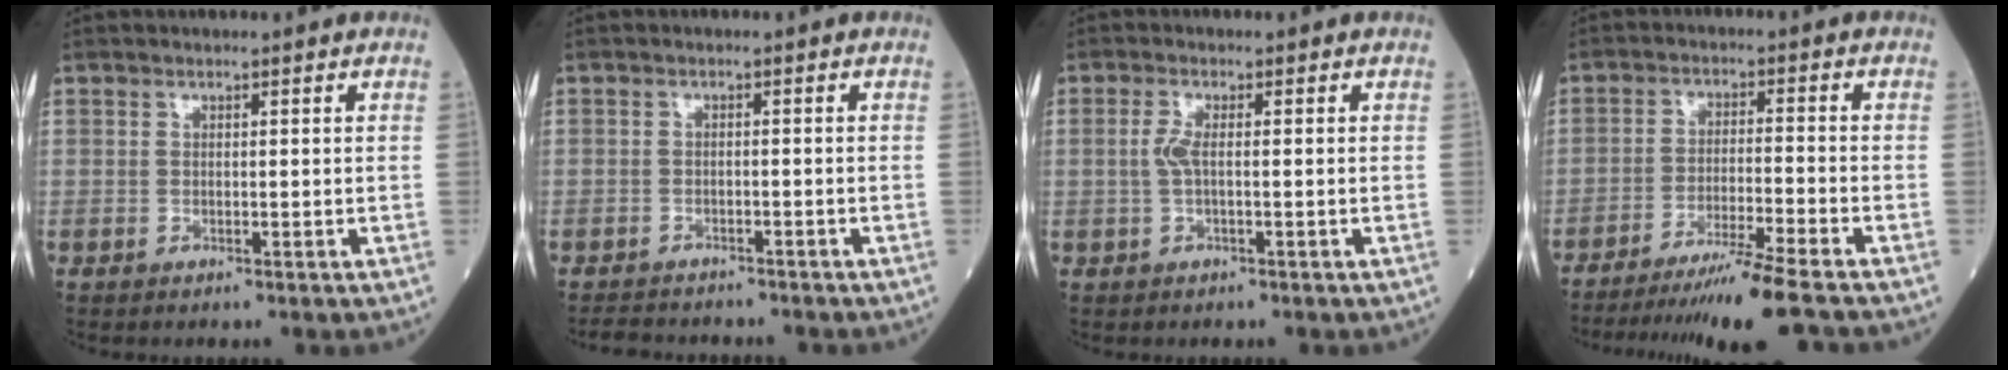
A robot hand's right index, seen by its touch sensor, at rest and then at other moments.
{"total": 5.0, "force": [-4.7, 1.6, 0.9], "torque": [-0.012, -0.007, -0.072]}
{"total": 2.3, "force": [0.0, 0.5, 2.2], "torque": [-0.055, -0.001, -0.003]}
{"total": 10.8, "force": [-9.0, -2.2, 5.5], "torque": [-0.079, -0.031, -0.151]}